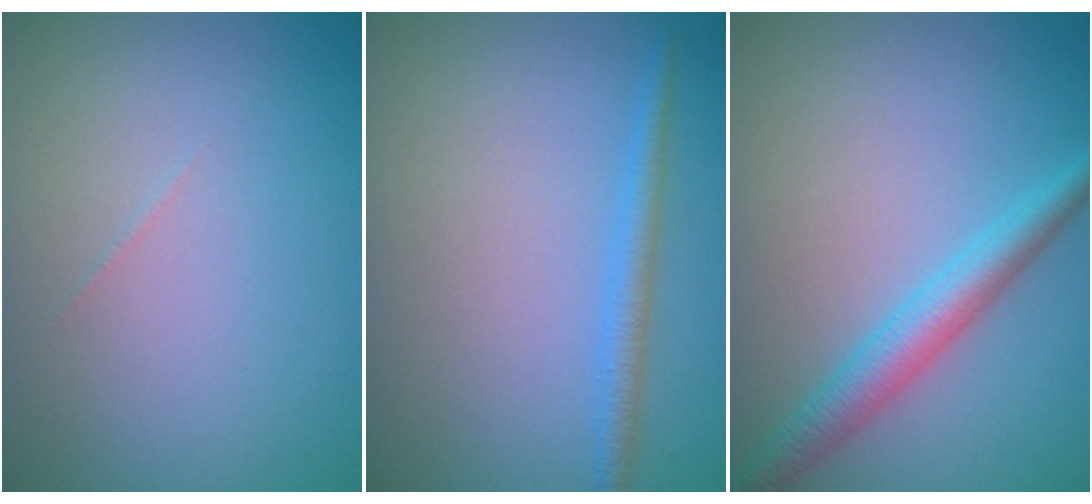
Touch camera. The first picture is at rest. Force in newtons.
{"total": 1.8, "press": 1.8, "slide": 0.1}
{"total": 3.7, "press": 3.7, "slide": 0.1}